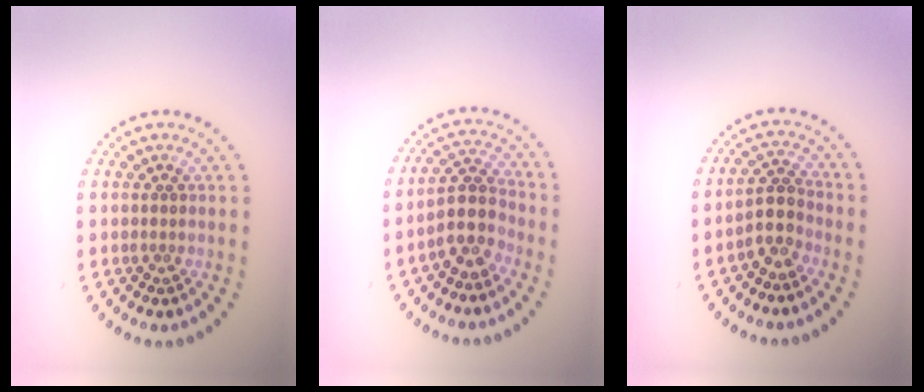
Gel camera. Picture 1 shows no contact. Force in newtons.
{"total": 4.0, "press": 3.7, "slide": 1.5}
{"total": 2.5, "press": 2.1, "slide": 1.5}